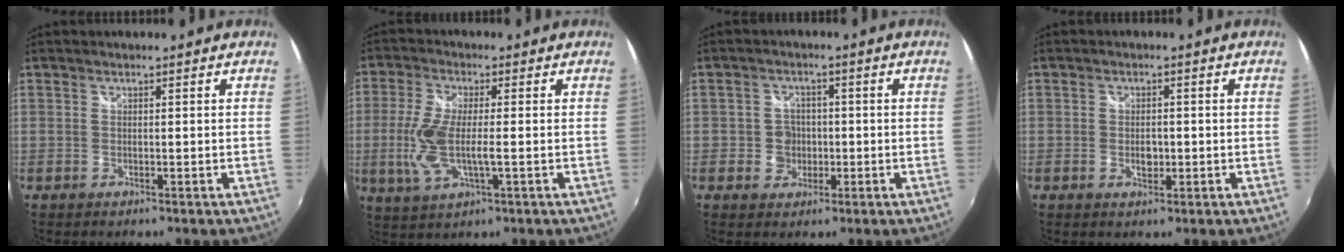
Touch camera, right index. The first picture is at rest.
{"total": 9.6, "force": [-1.5, 3.1, 9.0], "torque": [-0.193, -0.010, -0.028]}
{"total": 4.1, "force": [-0.9, 3.9, 0.8], "torque": [-0.015, 0.009, -0.012]}
{"total": 2.6, "force": [-0.5, 1.7, 1.8], "torque": [-0.029, -0.001, -0.010]}